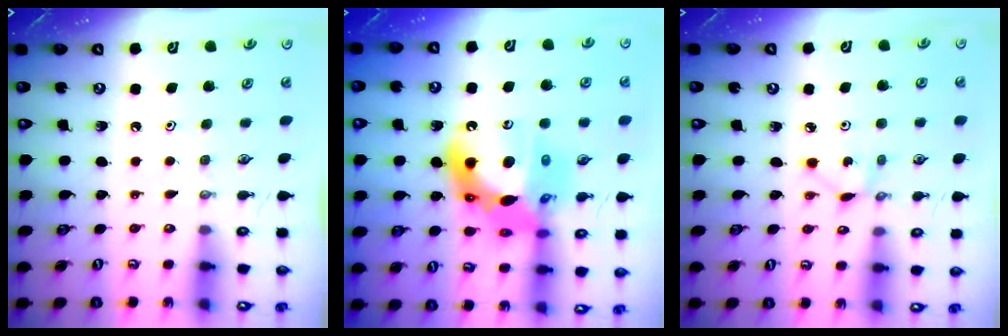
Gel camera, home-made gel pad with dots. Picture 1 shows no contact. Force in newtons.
{"total": 20.0, "press": 19.8, "slide": 2.8}
{"total": 1.7, "press": 1.7, "slide": 0.1}